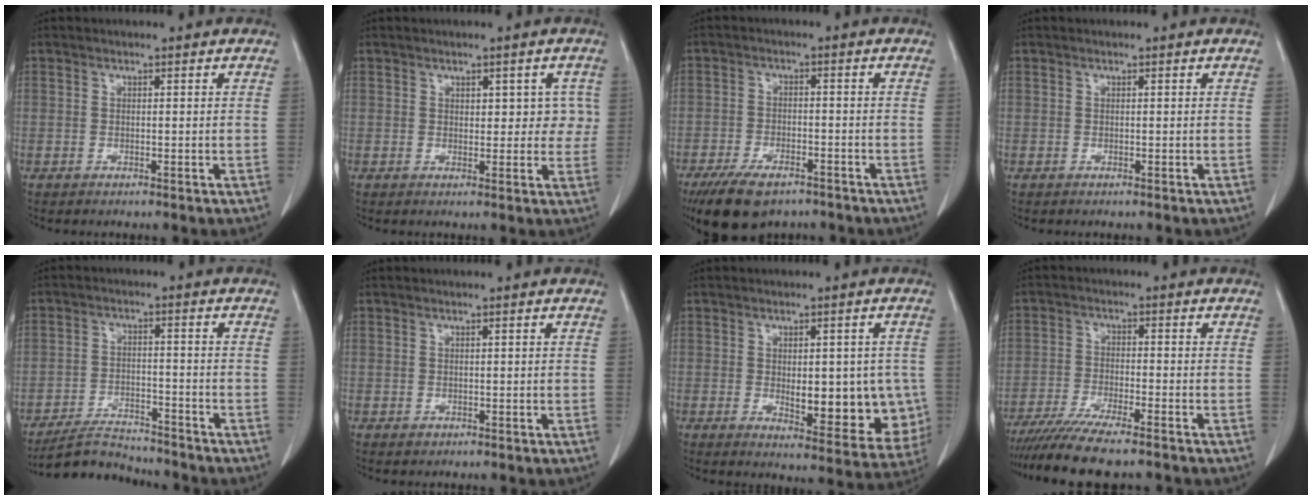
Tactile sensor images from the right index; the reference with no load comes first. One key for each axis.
{"total": 4.1, "fx": 1.1, "fy": 2.5, "fz": 3.0, "tx": -0.020, "ty": 0.010, "tz": 0.014}
{"total": 9.5, "fx": -6.9, "fy": 3.9, "fz": 5.2, "tx": -0.090, "ty": -0.009, "tz": -0.112}
{"total": 0.0}
{"total": 7.2, "fx": -7.1, "fy": 1.4, "fz": 0.6, "tx": -0.010, "ty": -0.005, "tz": -0.123}
{"total": 0.7, "fx": -0.2, "fy": 0.6, "fz": 0.2, "tx": -0.002, "ty": 0.002, "tz": -0.001}
{"total": 13.2, "fx": -1.7, "fy": 6.0, "fz": 11.6, "tx": -0.135, "ty": 0.001, "tz": -0.004}
{"total": 10.7, "fx": -9.1, "fy": 0.5, "fz": 5.6, "tx": -0.085, "ty": -0.024, "tz": -0.146}